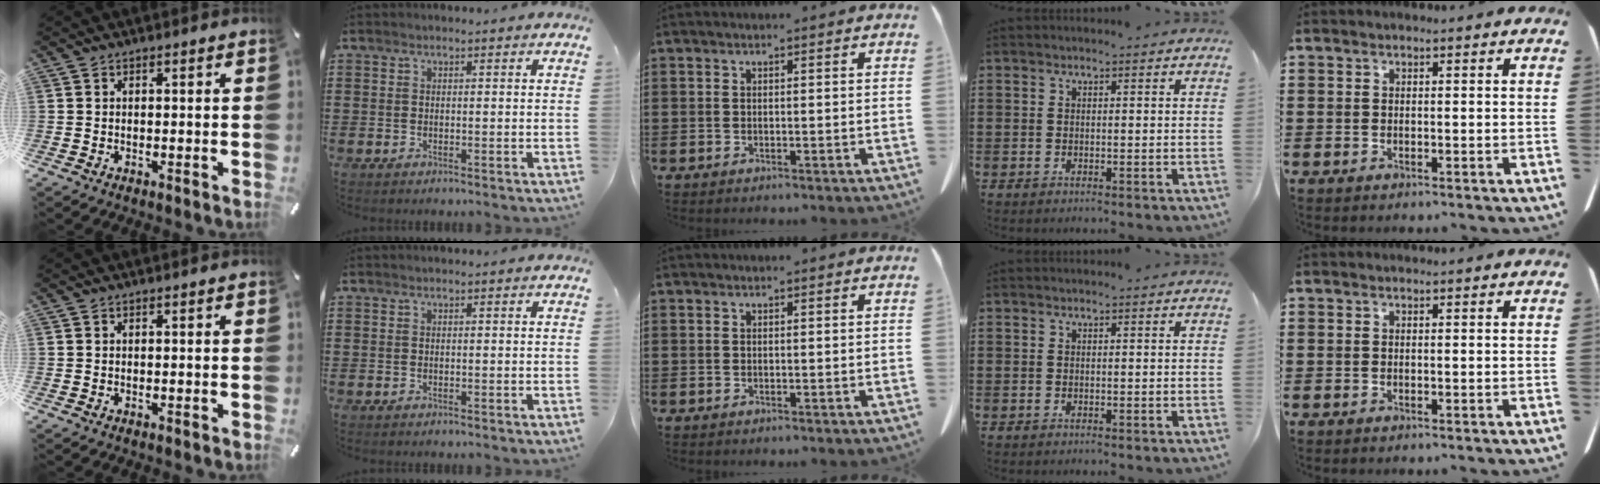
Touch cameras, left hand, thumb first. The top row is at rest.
{}